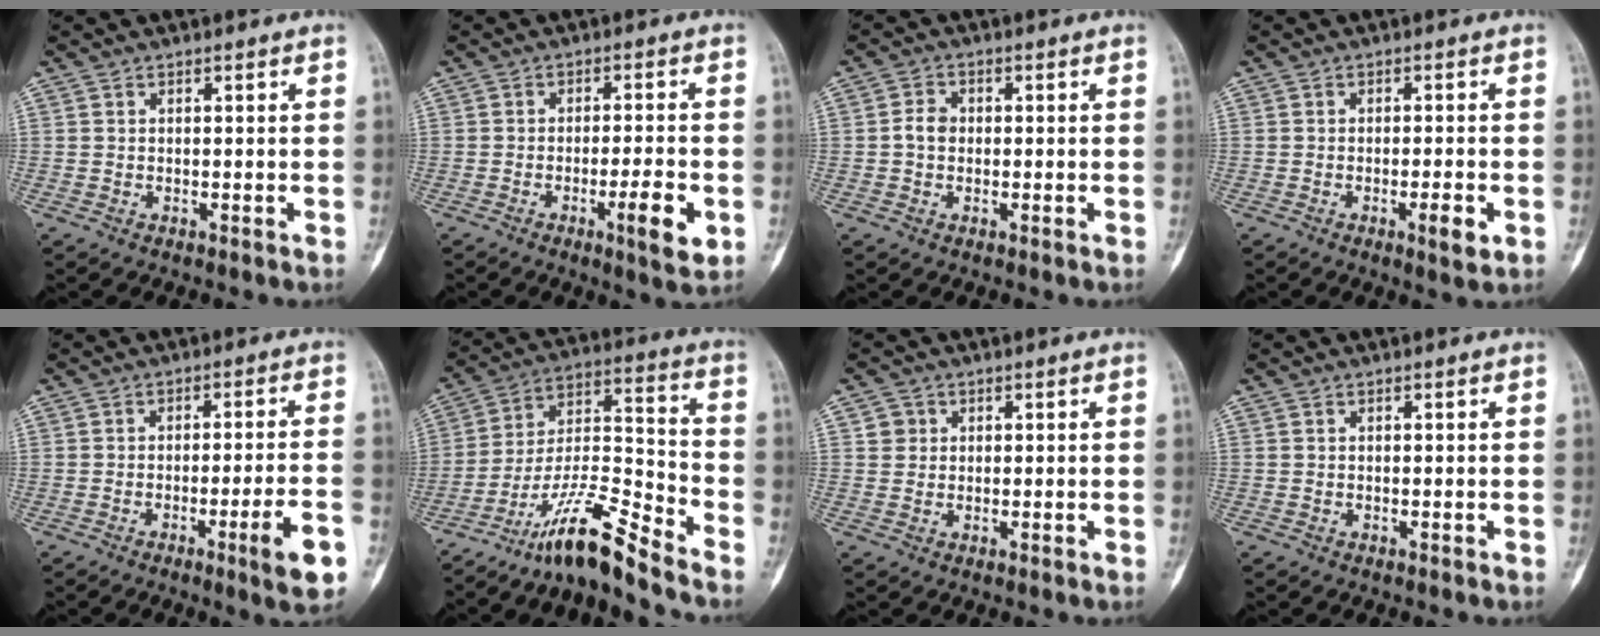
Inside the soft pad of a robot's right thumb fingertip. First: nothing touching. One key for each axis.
{"total": 6.9, "fx": -2.4, "fy": 1.1, "fz": 6.4, "tx": -0.099, "ty": 0.005, "tz": -0.033}
{"total": 2.9, "fx": -0.2, "fy": 2.4, "fz": 1.7, "tx": -0.025, "ty": 0.011, "tz": -0.010}
{"total": 3.8, "fx": -1.4, "fy": 0.8, "fz": 3.5, "tx": -0.052, "ty": 0.000, "tz": -0.019}
{"total": 8.5, "fx": -3.8, "fy": 0.6, "fz": 7.6, "tx": -0.107, "ty": 0.011, "tz": -0.049}
{"total": 13.6, "fx": -11.2, "fy": 0.9, "fz": 7.6, "tx": -0.147, "ty": 0.093, "tz": -0.207}
{"total": 2.3, "fx": 0.6, "fy": 2.1, "fz": 0.4, "tx": 0.006, "ty": 0.000, "tz": 0.007}
{"total": 0.0}